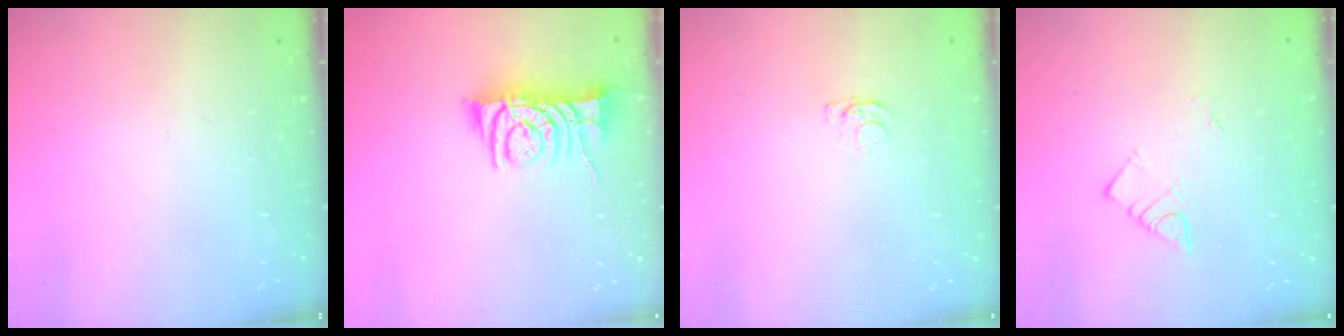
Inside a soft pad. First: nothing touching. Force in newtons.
{"total": 8.8, "press": 8.8, "slide": 0.5}
{"total": 1.2, "press": 1.1, "slide": 0.3}
{"total": 3.6, "press": 3.6, "slide": 0.6}